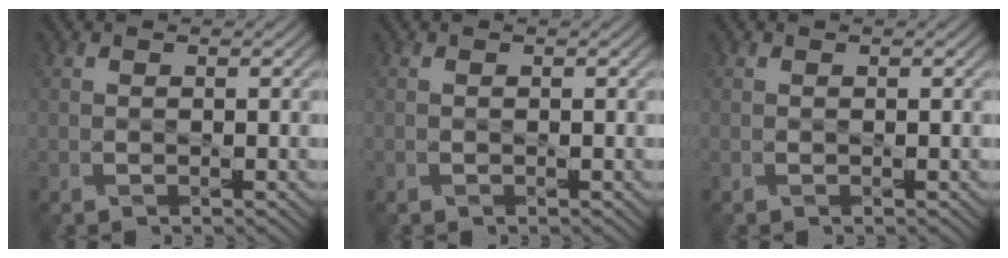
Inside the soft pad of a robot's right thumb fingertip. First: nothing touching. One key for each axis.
{"total": 0.0}
{"total": 0.0}